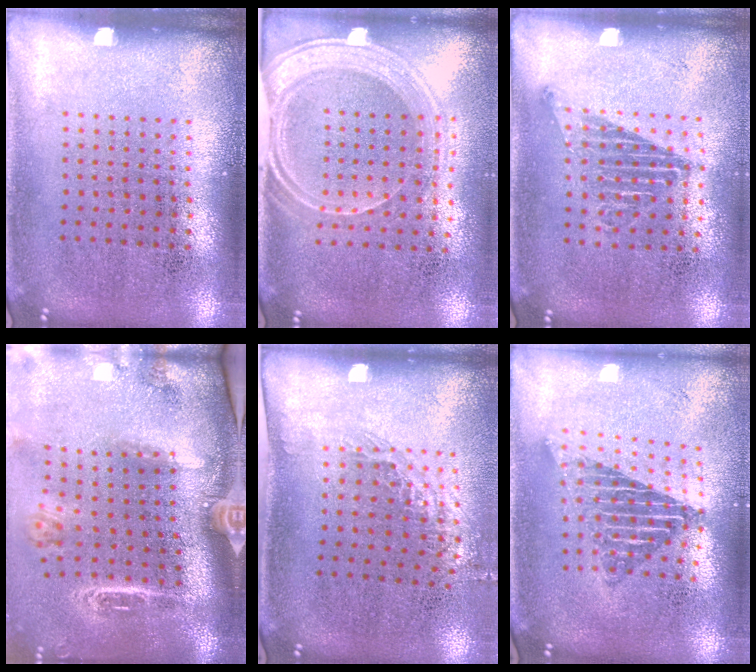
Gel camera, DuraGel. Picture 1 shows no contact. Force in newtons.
{"total": 1.8, "press": 1.5, "slide": 0.9}
{"total": 1.1, "press": 1.0, "slide": 0.6}
{"total": 3.0, "press": 2.1, "slide": 2.1}
{"total": 1.2, "press": 0.9, "slide": 0.7}
{"total": 1.9, "press": 1.5, "slide": 1.1}